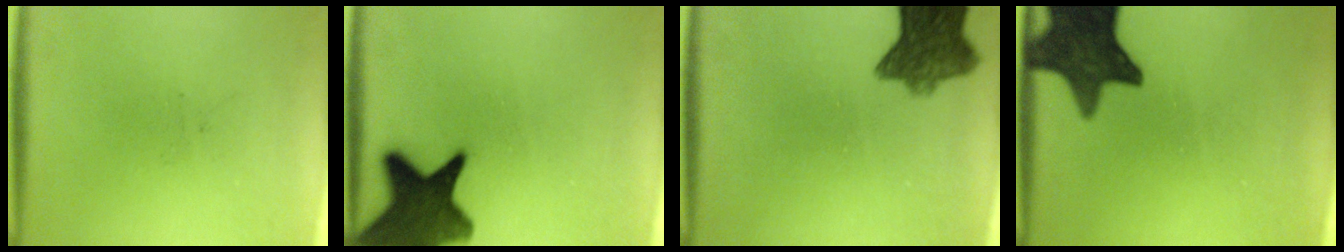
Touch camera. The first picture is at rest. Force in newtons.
{"total": 14.4}
{"total": 8.6}
{"total": 13.9}